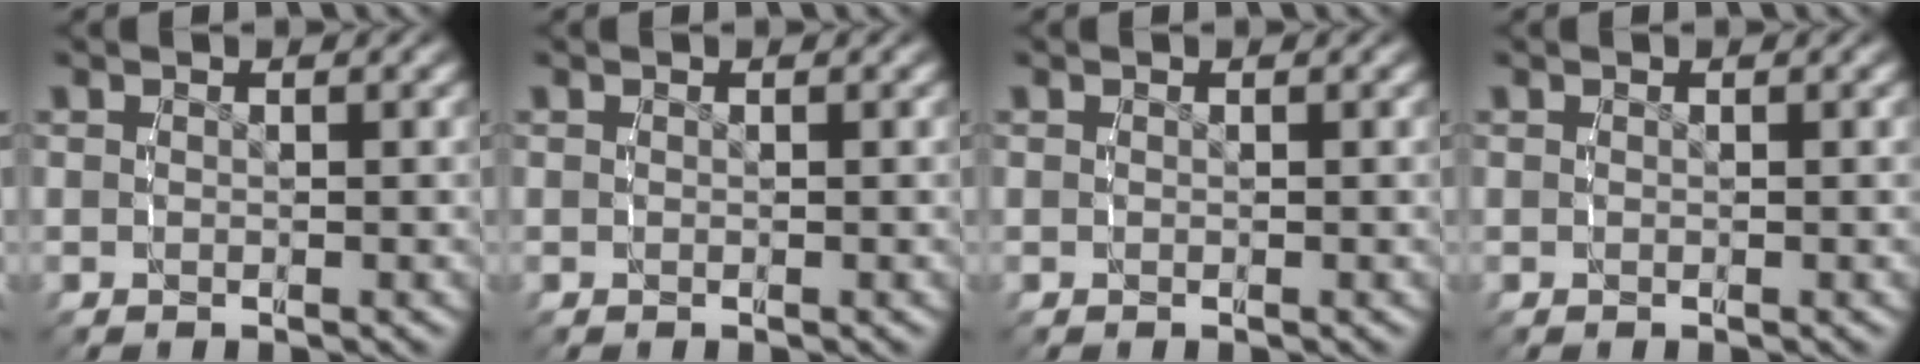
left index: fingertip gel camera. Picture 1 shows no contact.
{"total": 0.0}
{"total": 0.0}
{"total": 0.0}